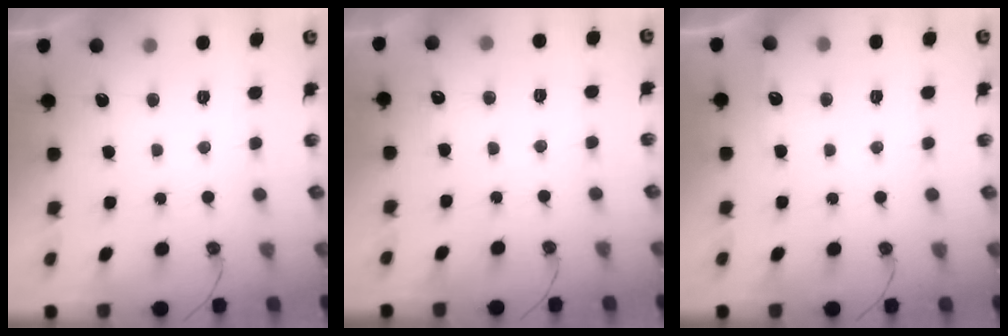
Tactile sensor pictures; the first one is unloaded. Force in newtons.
{"total": 3.0, "press": 3.0, "slide": 0.3}
{"total": 3.8, "press": 3.8, "slide": 0.3}